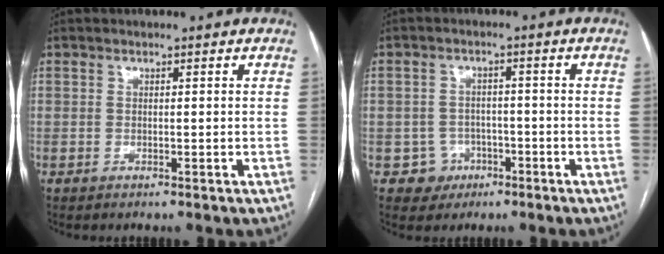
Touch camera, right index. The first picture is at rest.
{"total": 4.3, "force": [-1.8, 3.9, -0.2], "torque": [0.014, 0.017, -0.022]}